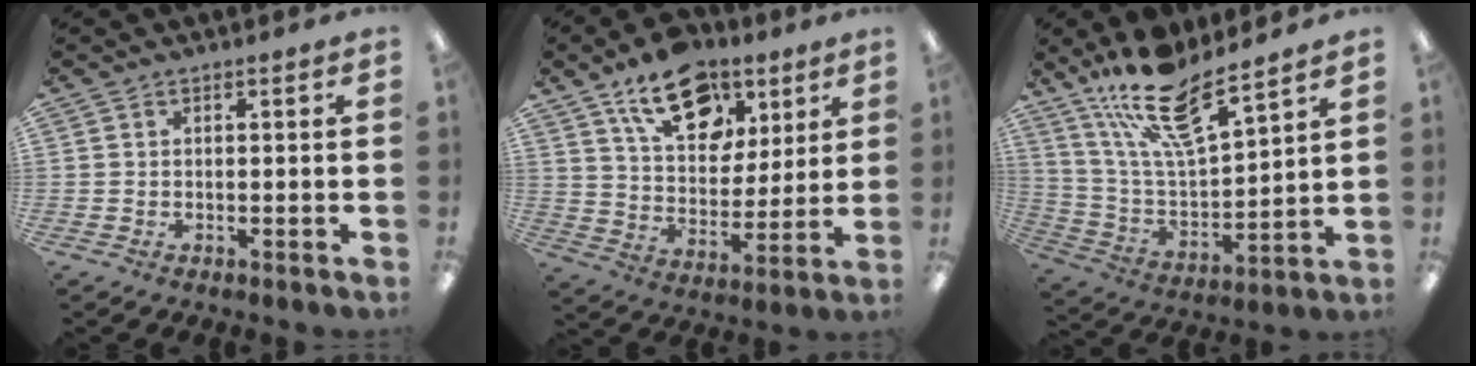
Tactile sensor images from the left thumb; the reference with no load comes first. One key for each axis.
{"total": 17.5, "fx": 11.0, "fy": 10.3, "fz": 8.9, "tx": -0.129, "ty": -0.054, "tz": 0.194}
{"total": 17.1, "fx": 13.3, "fy": 4.8, "fz": 9.8, "tx": -0.193, "ty": -0.079, "tz": 0.232}